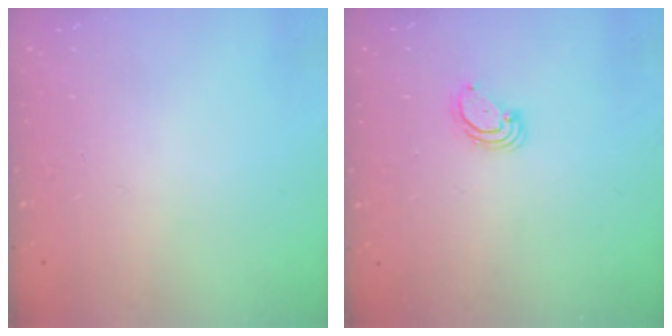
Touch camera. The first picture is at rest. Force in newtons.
{"total": 3.8, "press": 3.8, "slide": 0.3}